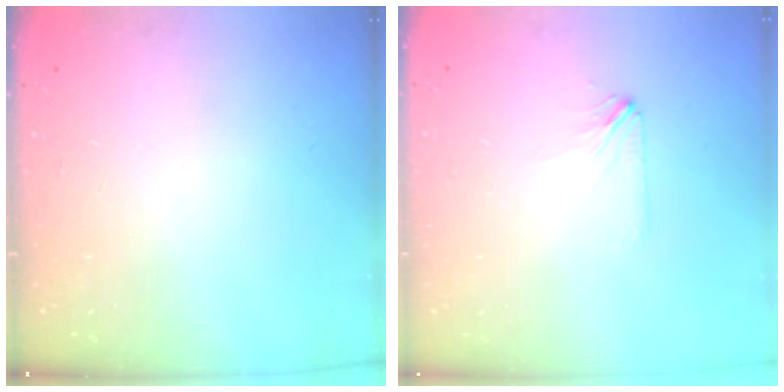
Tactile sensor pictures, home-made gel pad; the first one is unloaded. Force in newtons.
{"total": 1.8, "press": 1.7, "slide": 0.4}